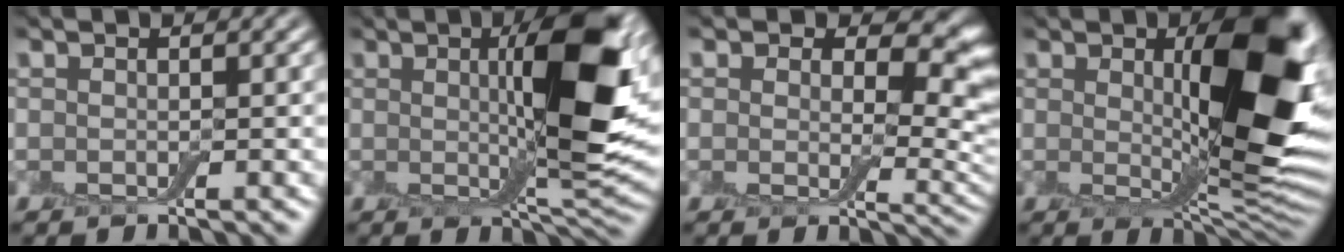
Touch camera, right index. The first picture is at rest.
{"total": 9.9, "force": [2.2, 2.4, 9.3], "torque": [-0.136, 0.001, 0.039]}
{"total": 7.3, "force": [2.3, 4.6, 5.2], "torque": [-0.067, -0.011, 0.040]}
{"total": 10.2, "force": [1.7, 3.8, 9.4], "torque": [-0.134, -0.006, 0.040]}